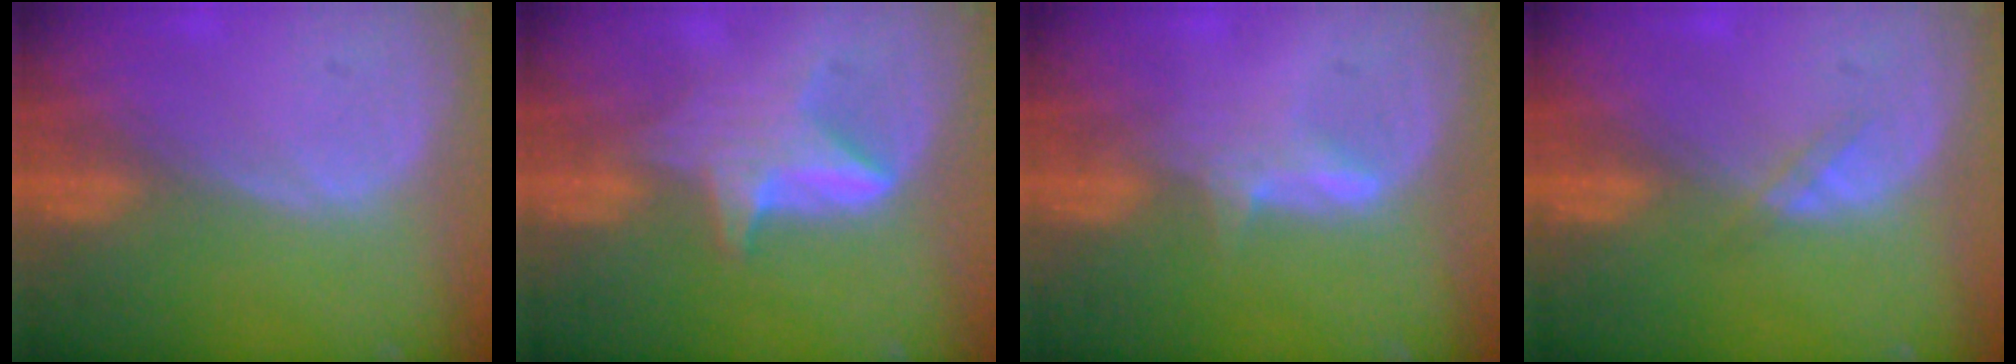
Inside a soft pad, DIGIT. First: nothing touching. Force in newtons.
{"total": 6.1, "press": 5.7, "slide": 2.1}
{"total": 2.9, "press": 2.9, "slide": 0.4}
{"total": 1.3, "press": 1.3, "slide": 0.2}